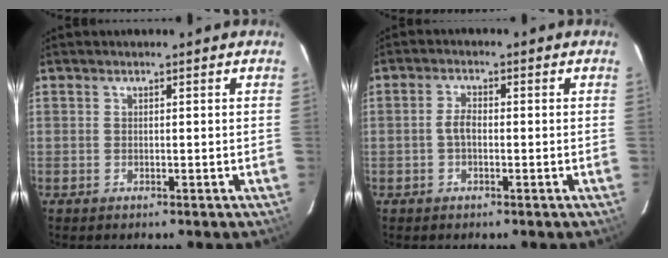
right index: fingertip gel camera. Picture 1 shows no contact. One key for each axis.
{"total": 2.6, "fx": -0.6, "fy": 1.2, "fz": 2.2, "tx": -0.046, "ty": 0.007, "tz": -0.010}